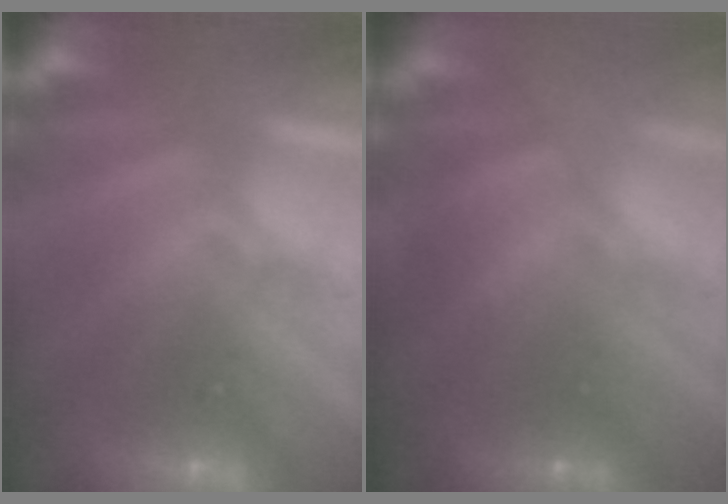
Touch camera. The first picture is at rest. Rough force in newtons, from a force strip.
{"total": 1.7}